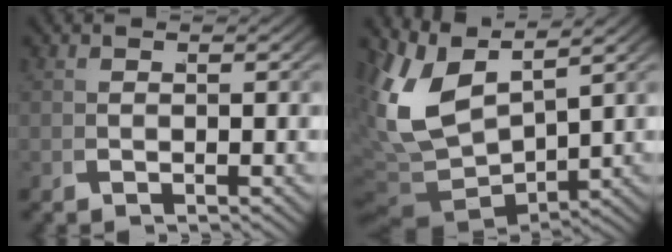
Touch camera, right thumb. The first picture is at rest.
{"total": 11.6, "force": [0.8, 7.8, 8.6], "torque": [-0.218, -0.050, 0.042]}